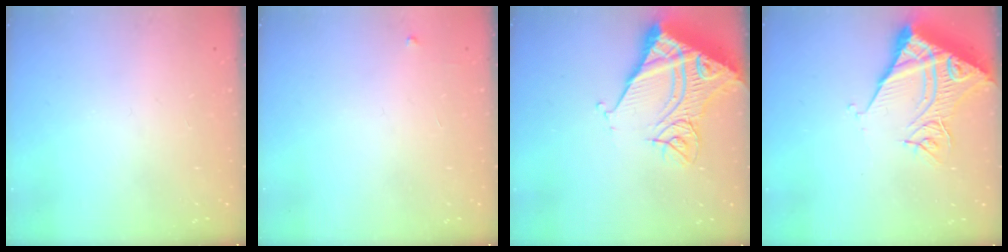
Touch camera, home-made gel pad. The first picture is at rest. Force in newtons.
{"total": 2.6, "press": 2.6, "slide": 0.4}
{"total": 17.3, "press": 17.2, "slide": 2.1}
{"total": 13.1, "press": 13.0, "slide": 1.7}